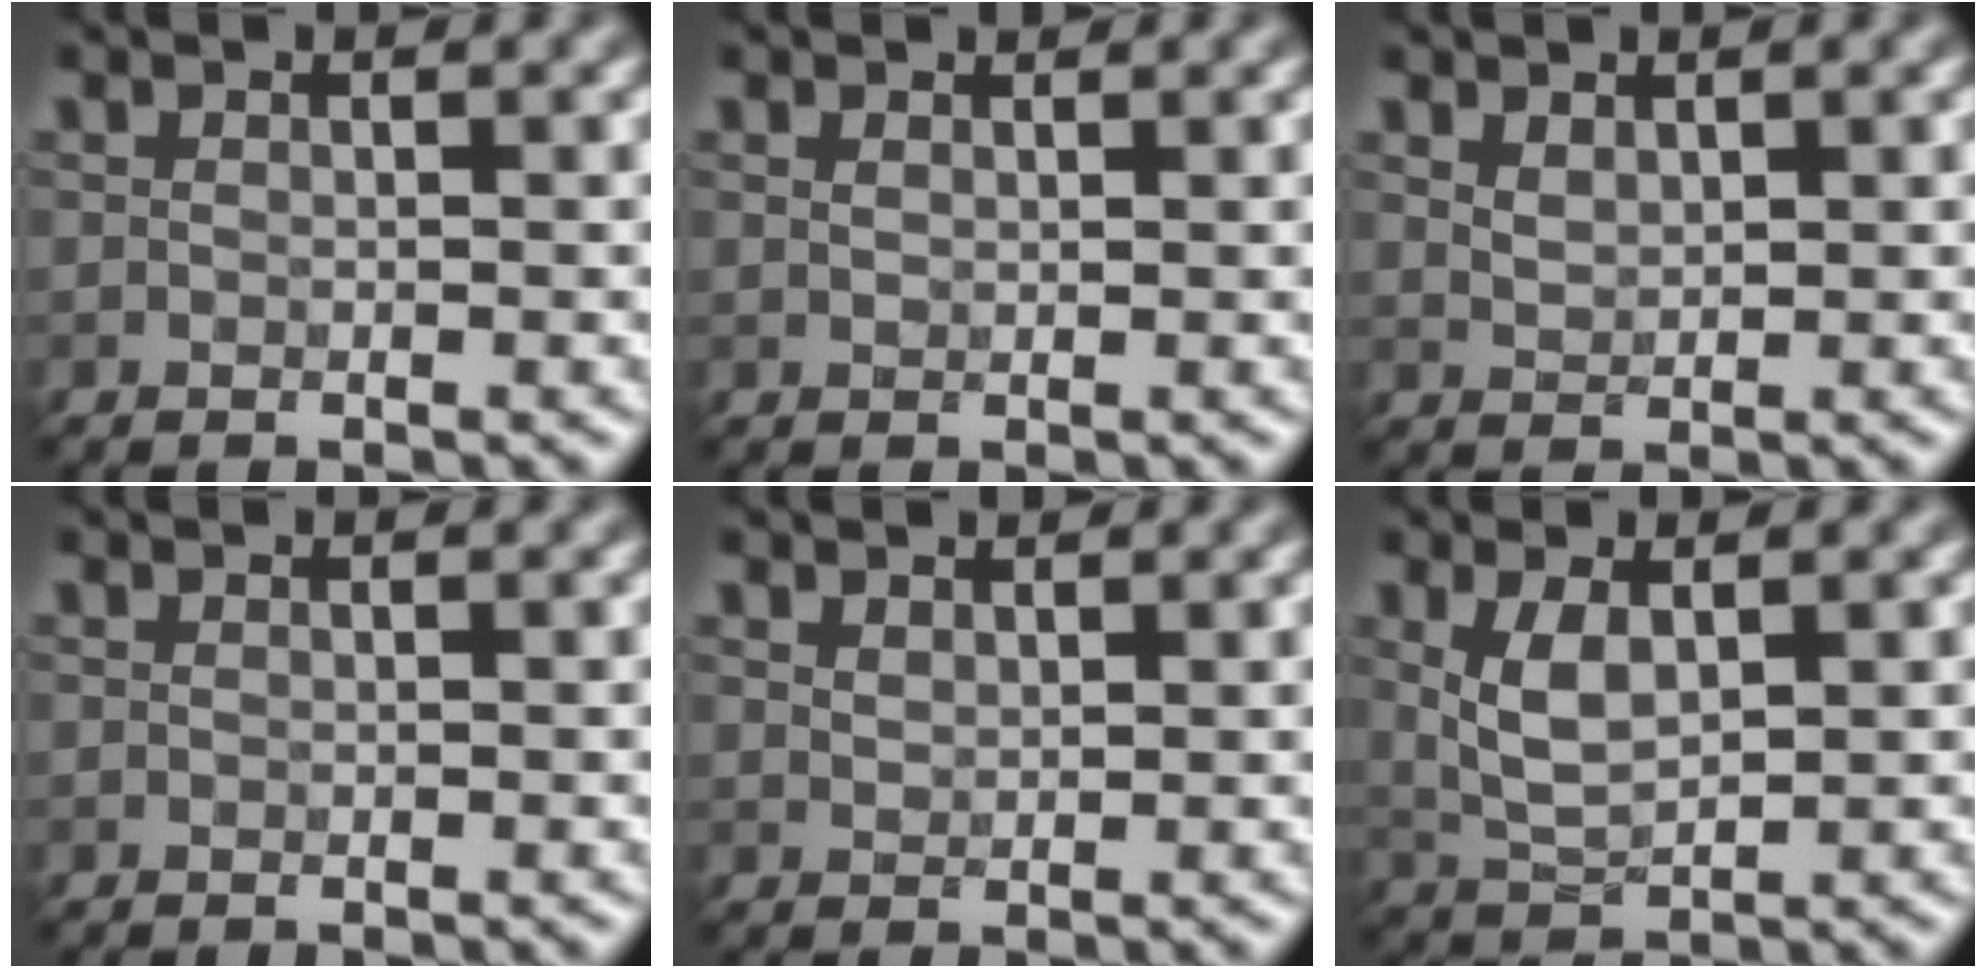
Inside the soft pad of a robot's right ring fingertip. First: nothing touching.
{"total": 0.8, "force": [0.5, 0.4, 0.4], "torque": [-0.012, 0.002, 0.011]}
{"total": 1.3, "force": [0.9, 0.7, 0.7], "torque": [-0.018, -0.001, 0.023]}
{"total": 0.0}
{"total": 1.3, "force": [1.1, 0.7, 0.4], "torque": [-0.012, 0.002, 0.023]}
{"total": 3.3, "force": [0.9, 1.4, 2.9], "torque": [-0.067, 0.000, 0.022]}